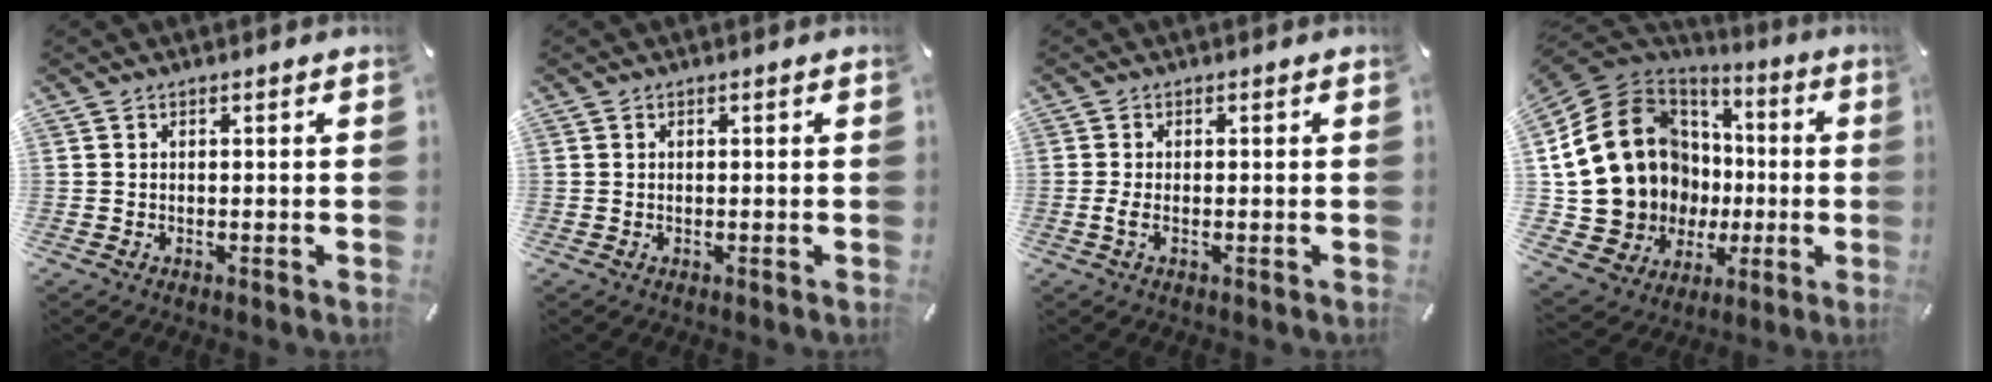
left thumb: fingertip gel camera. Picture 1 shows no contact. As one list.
[{"total": 0.0}, {"total": 2.0, "force": [-0.5, 0.8, 1.8], "torque": [-0.039, -0.002, -0.009]}, {"total": 19.6, "force": [0.9, 17.5, 8.8], "torque": [-0.207, -0.028, 0.056]}]